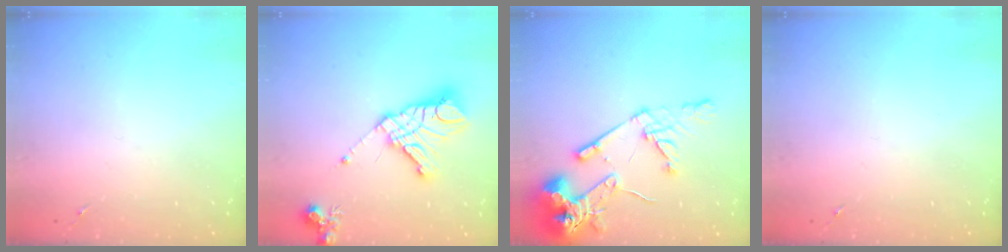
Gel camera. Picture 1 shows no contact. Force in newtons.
{"total": 17.2, "press": 17.0, "slide": 2.4}
{"total": 16.7, "press": 16.5, "slide": 2.1}
{"total": 0.0}